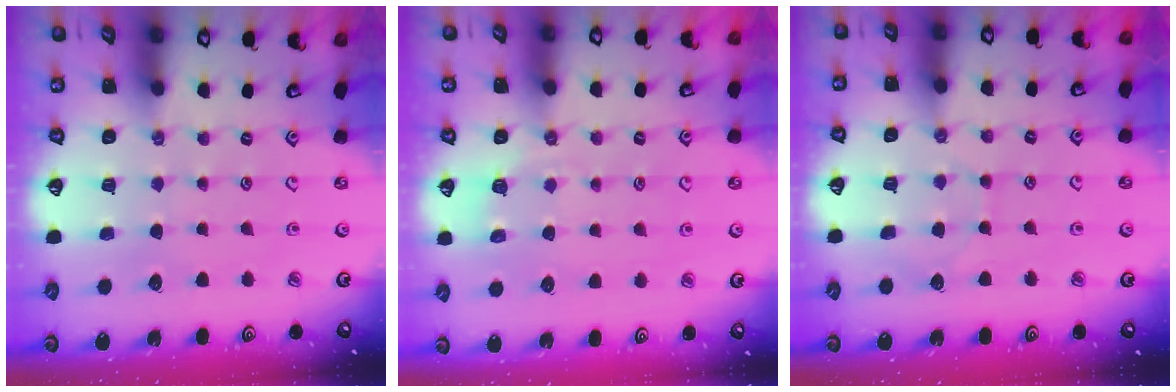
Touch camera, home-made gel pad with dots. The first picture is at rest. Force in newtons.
{"total": 3.5, "press": 3.1, "slide": 1.8}
{"total": 4.9, "press": 4.9, "slide": 0.3}